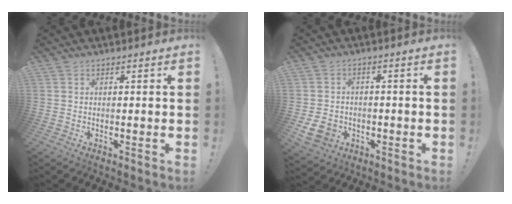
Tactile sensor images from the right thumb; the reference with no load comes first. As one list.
[{"total": 8.1, "force": [-3.1, 6.4, 4.1], "torque": [-0.075, 0.020, -0.053]}]